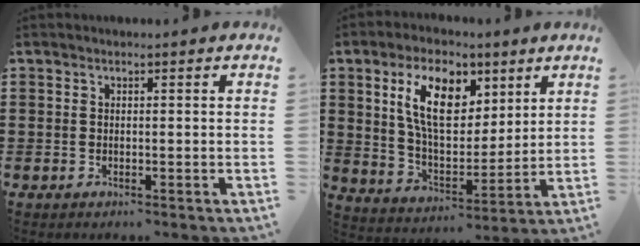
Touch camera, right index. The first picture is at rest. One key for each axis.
{"total": 11.0, "fx": 5.0, "fy": 6.0, "fz": 7.7, "tx": -0.158, "ty": 0.008, "tz": 0.091}